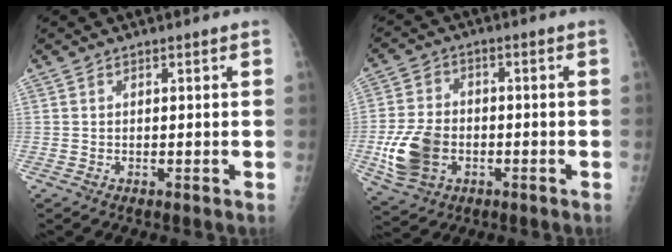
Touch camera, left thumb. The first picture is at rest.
{"total": 10.6, "force": [-2.8, 7.6, 6.8], "torque": [-0.130, 0.007, -0.046]}